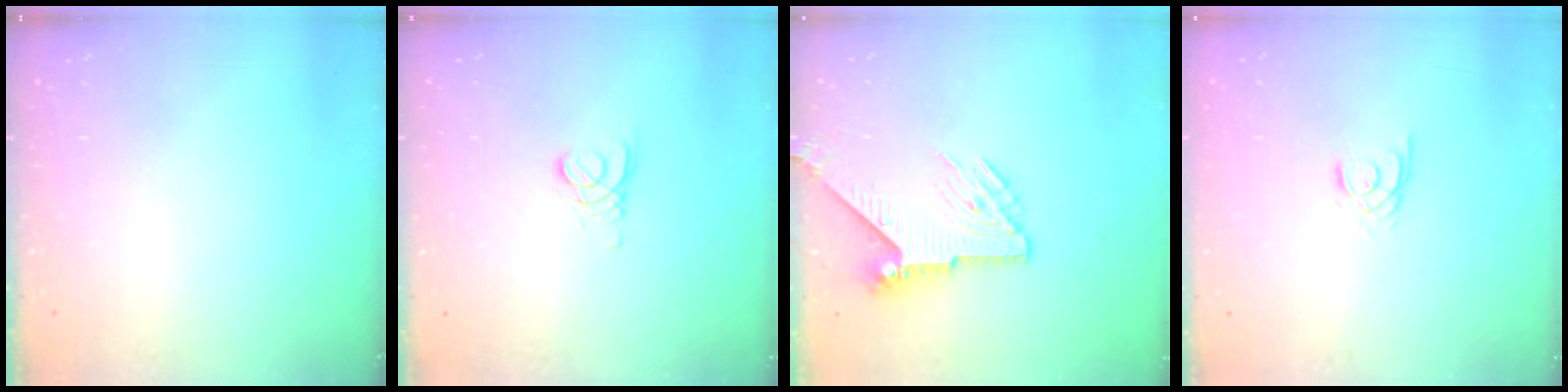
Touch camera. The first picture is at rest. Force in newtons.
{"total": 2.4, "press": 2.4, "slide": 0.2}
{"total": 9.2, "press": 9.2, "slide": 0.6}
{"total": 2.2, "press": 2.2, "slide": 0.2}